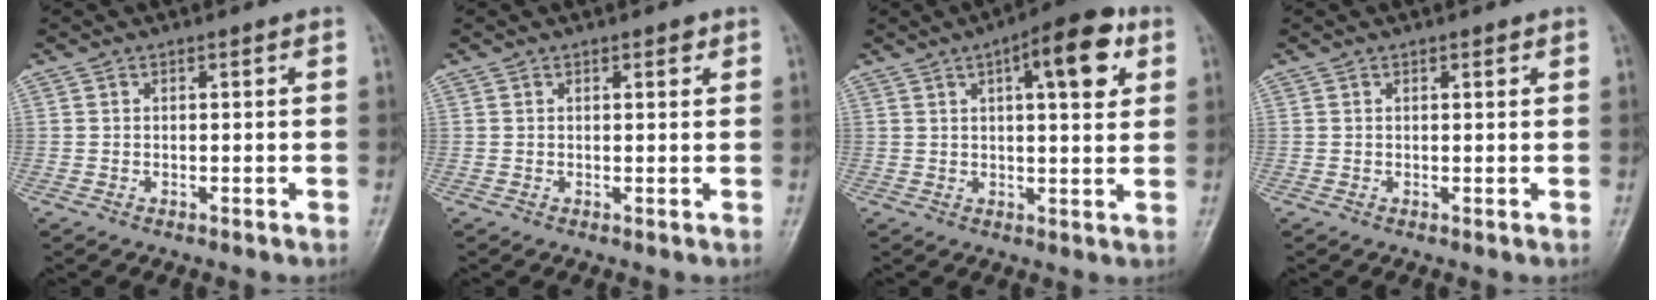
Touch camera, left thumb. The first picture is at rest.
{"total": 1.6, "force": [0.9, 0.7, 1.0], "torque": [-0.006, -0.002, 0.010]}
{"total": 11.7, "force": [4.7, 4.1, 9.9], "torque": [-0.117, -0.001, 0.059]}
{"total": 1.0, "force": [0.6, 0.4, 0.7], "torque": [-0.005, -0.001, 0.007]}